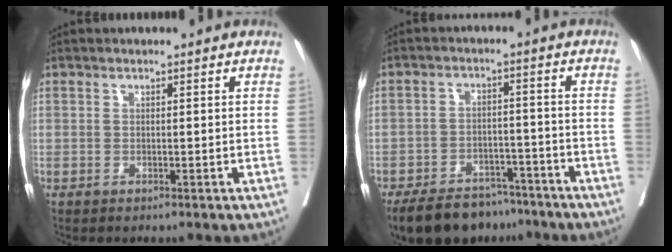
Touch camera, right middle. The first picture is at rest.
{"total": 12.1, "force": [-10.2, 5.2, 4.0], "torque": [-0.057, 0.001, -0.149]}